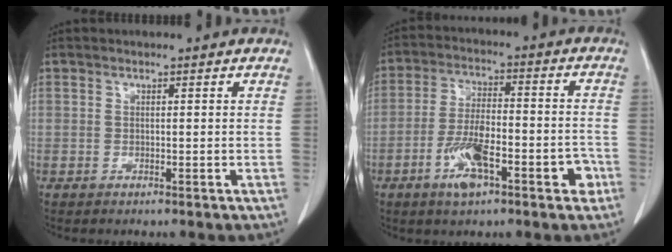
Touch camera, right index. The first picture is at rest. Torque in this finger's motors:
{"motor_torque": [1.20, -0.94, 0.44, 0.09]}